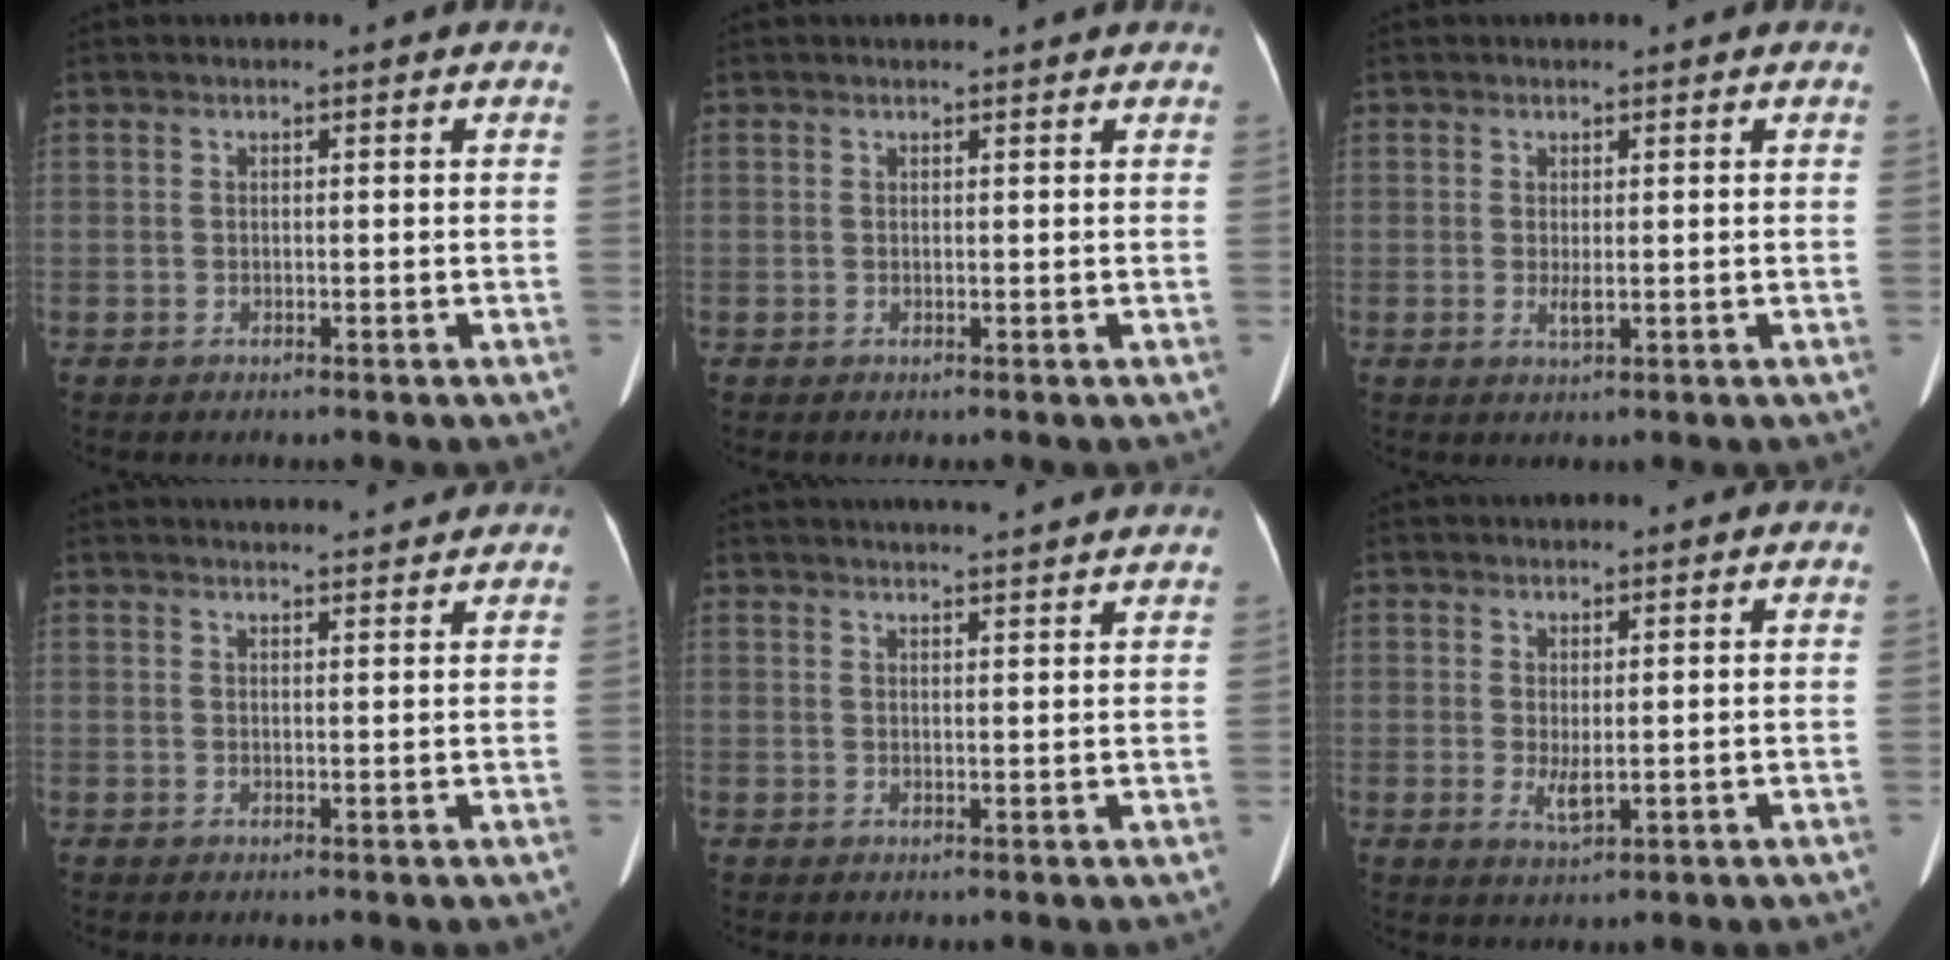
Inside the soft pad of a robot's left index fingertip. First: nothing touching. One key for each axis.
{"total": 2.1, "fx": 2.0, "fy": 0.2, "fz": 0.5, "tx": -0.010, "ty": 0.010, "tz": 0.023}
{"total": 1.4, "fx": 0.2, "fy": 0.3, "fz": 1.4, "tx": -0.028, "ty": -0.003, "tz": 0.006}
{"total": 9.2, "fx": 8.9, "fy": 0.5, "fz": 2.4, "tx": -0.032, "ty": 0.016, "tz": 0.109}
{"total": 12.0, "fx": 11.3, "fy": 0.1, "fz": 4.1, "tx": -0.062, "ty": 0.019, "tz": 0.138}
{"total": 2.5, "fx": 0.4, "fy": 0.7, "fz": 2.4, "tx": -0.046, "ty": -0.007, "tz": 0.014}